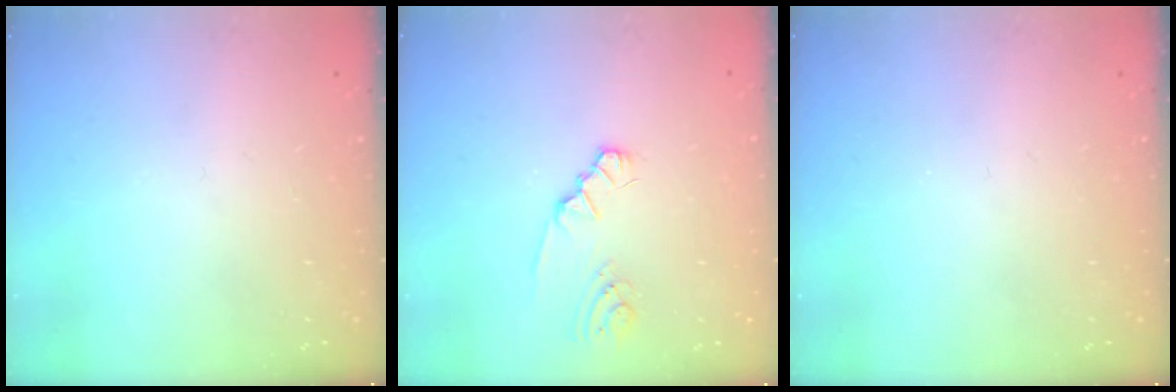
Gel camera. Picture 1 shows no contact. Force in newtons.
{"total": 2.2, "press": 2.2, "slide": 0.4}
{"total": 0.0}